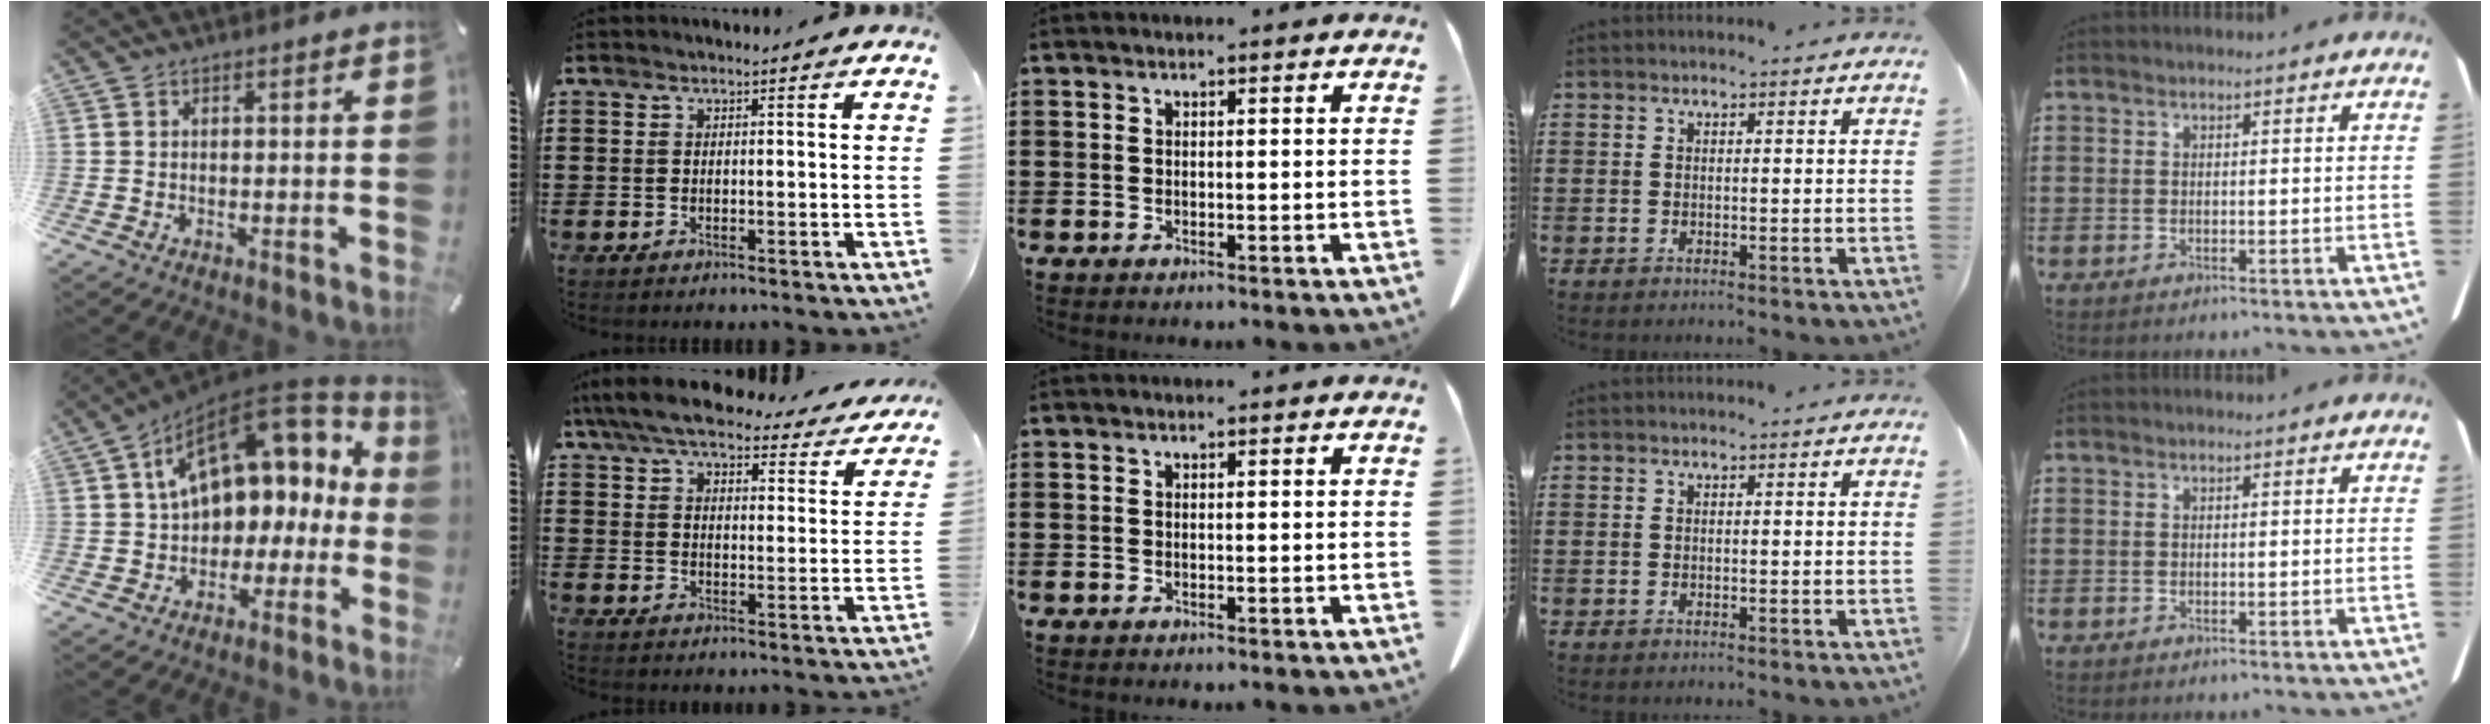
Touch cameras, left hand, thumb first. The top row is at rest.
{"thumb": {"total": 17.5, "force": [6.6, 11.5, 11.5], "torque": [-0.178, -0.033, 0.116]}, "index": {"total": 7.9, "force": [7.1, 1.3, 3.2], "torque": [-0.089, -0.029, 0.128]}}